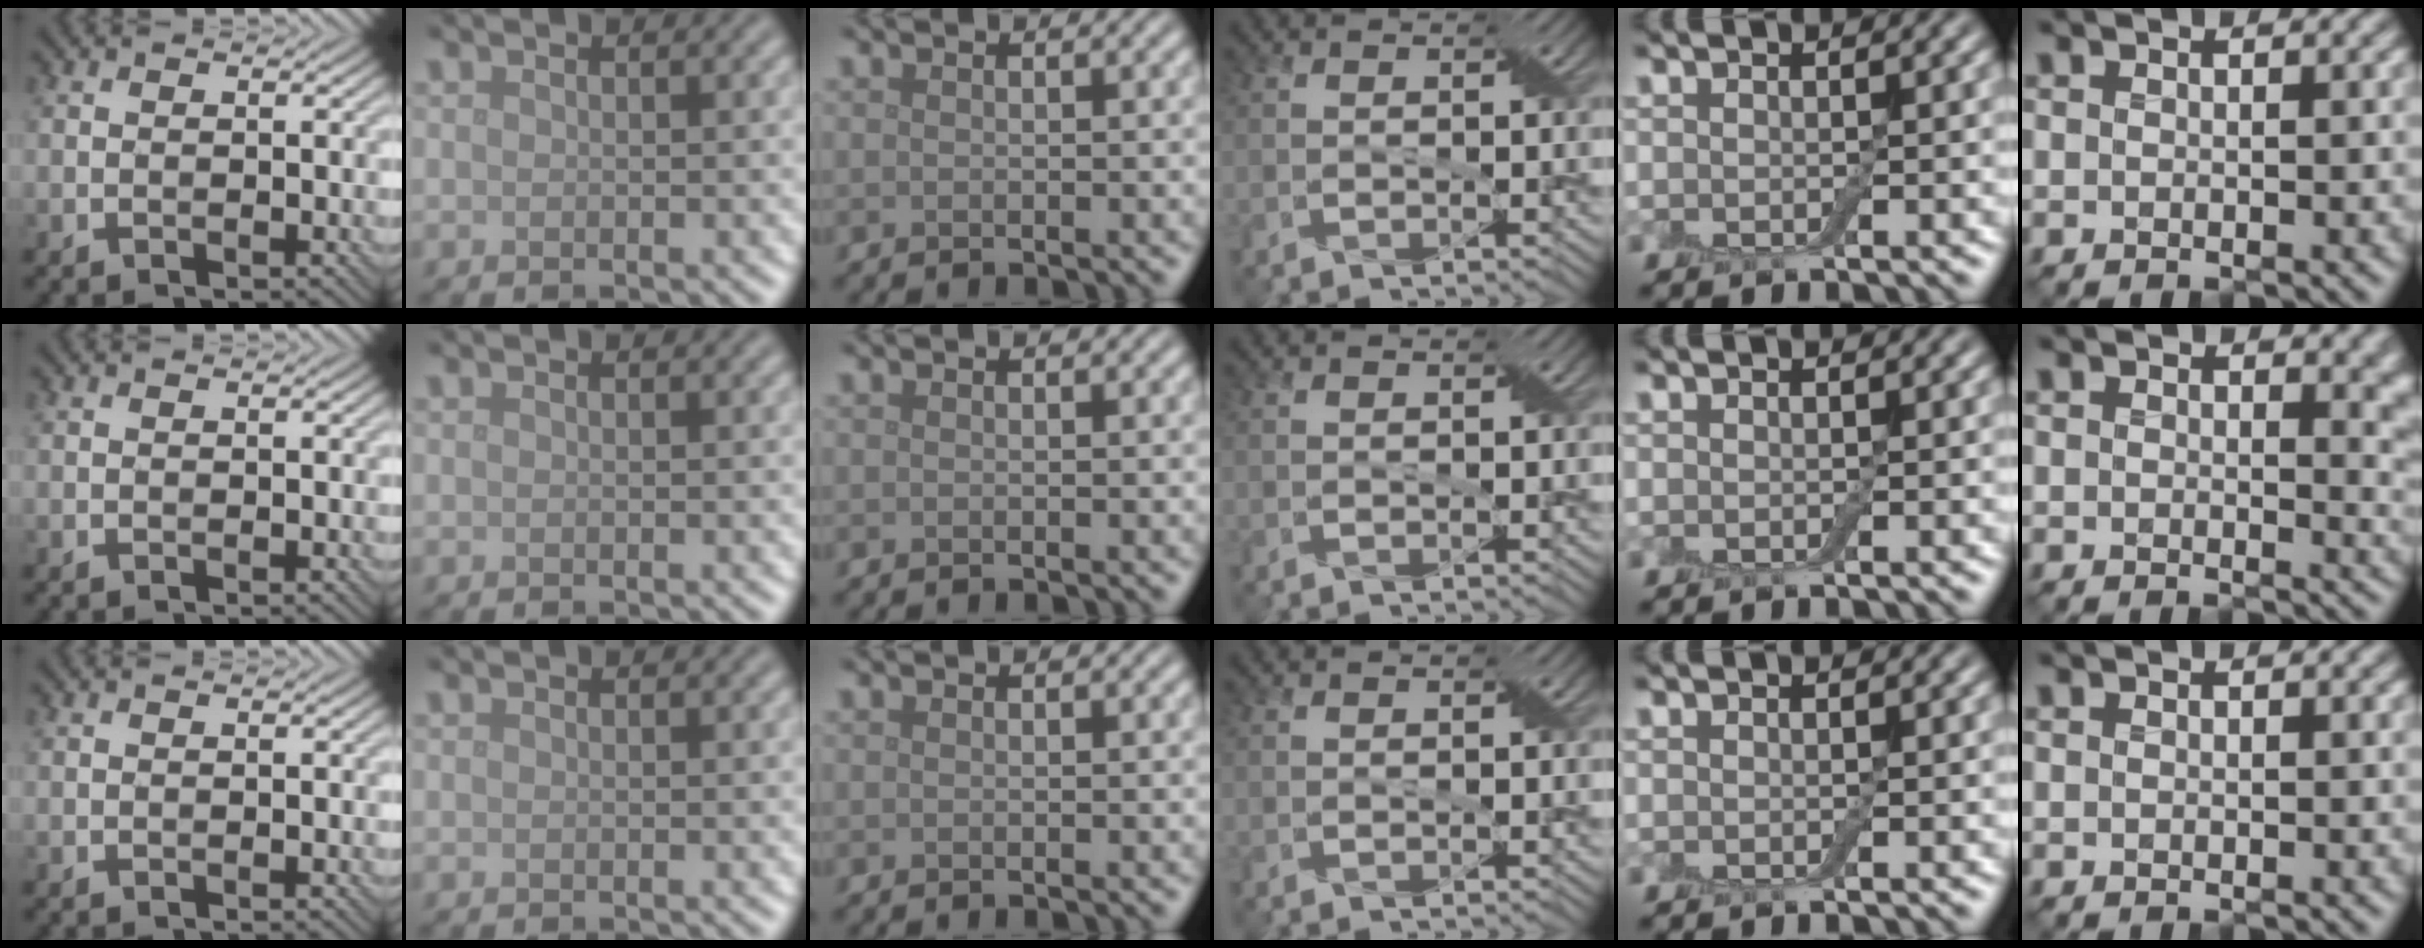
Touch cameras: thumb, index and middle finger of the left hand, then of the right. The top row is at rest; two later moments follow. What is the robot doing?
{"motion": "extract", "object": "drawer"}